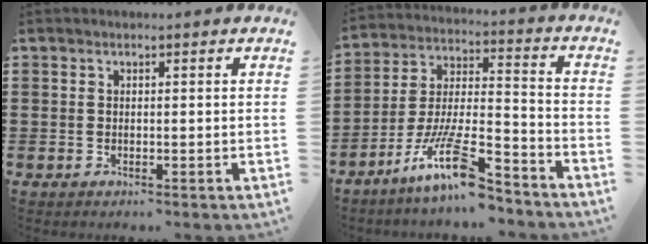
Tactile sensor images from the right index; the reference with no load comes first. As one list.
[{"total": 13.6, "force": [-9.5, 2.4, 9.4], "torque": [-0.185, 0.012, -0.179]}]